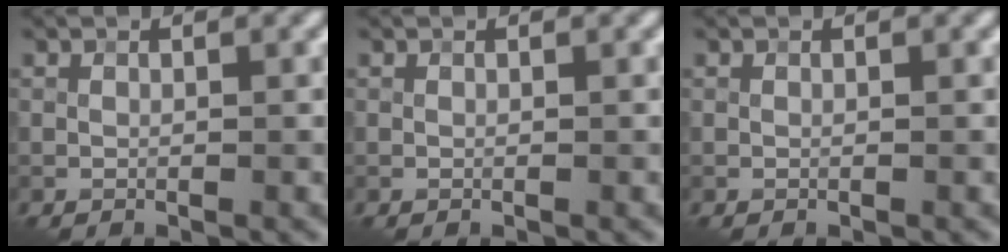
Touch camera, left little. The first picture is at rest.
{"total": 0.0}
{"total": 0.0}